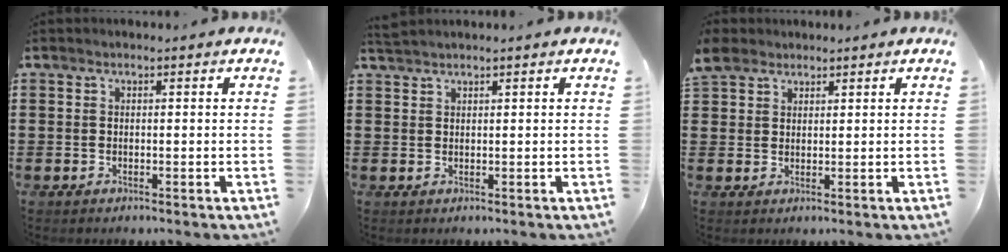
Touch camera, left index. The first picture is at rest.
{"total": 1.3, "force": [1.2, -0.2, 0.4], "torque": [-0.011, -0.002, 0.024]}
{"total": 3.6, "force": [2.8, 2.1, 0.9], "torque": [-0.030, 0.008, 0.054]}